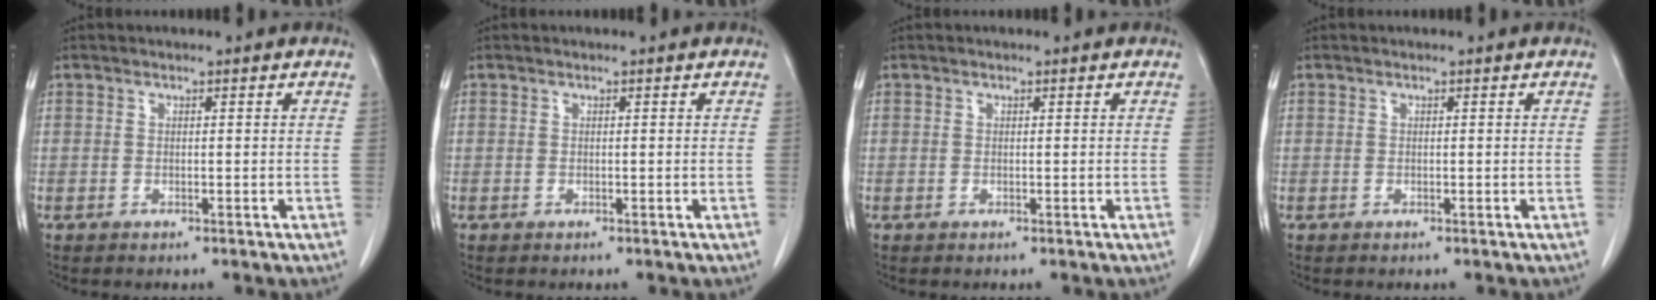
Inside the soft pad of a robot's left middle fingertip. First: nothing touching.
{"total": 0.0}
{"total": 0.0}
{"total": 0.0}